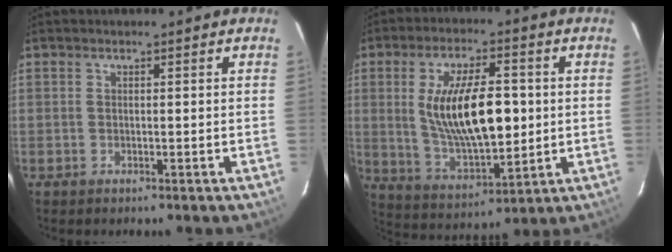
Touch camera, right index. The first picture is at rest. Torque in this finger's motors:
{"motor_torque": [0.75, 0.11, 1.06, 0.21]}